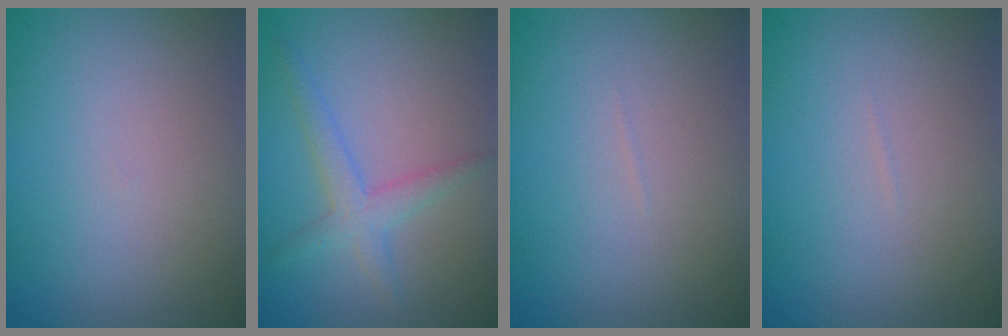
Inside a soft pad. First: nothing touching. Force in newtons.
{"total": 2.4, "press": 2.4, "slide": 0.1}
{"total": 0.0}
{"total": 0.0}